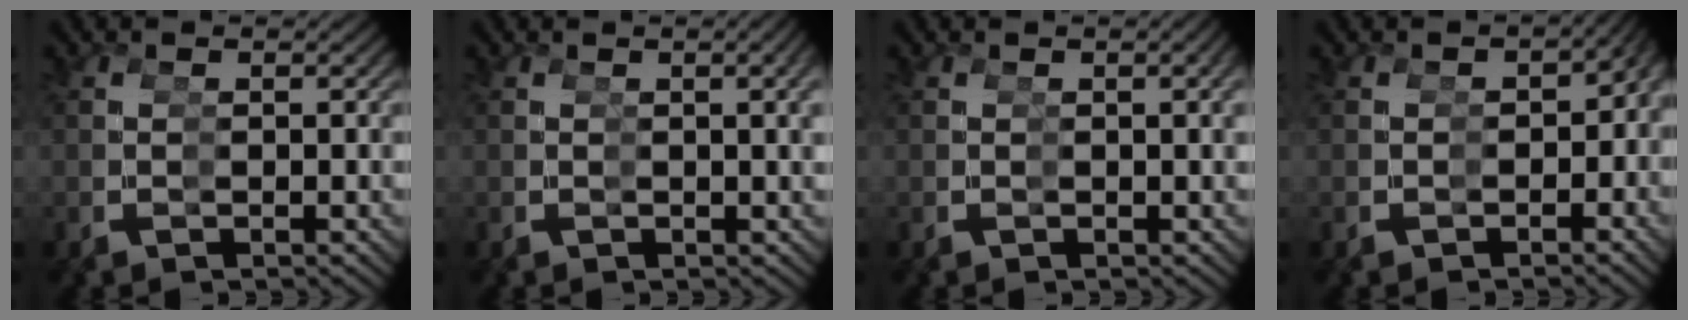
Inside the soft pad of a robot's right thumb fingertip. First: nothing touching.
{"total": 1.8, "force": [0.4, -0.3, 1.7], "torque": [-0.024, 0.010, 0.008]}
{"total": 1.2, "force": [0.2, -0.4, 1.1], "torque": [-0.016, 0.008, 0.005]}
{"total": 3.4, "force": [-1.0, 2.4, 2.3], "torque": [-0.018, -0.009, -0.010]}